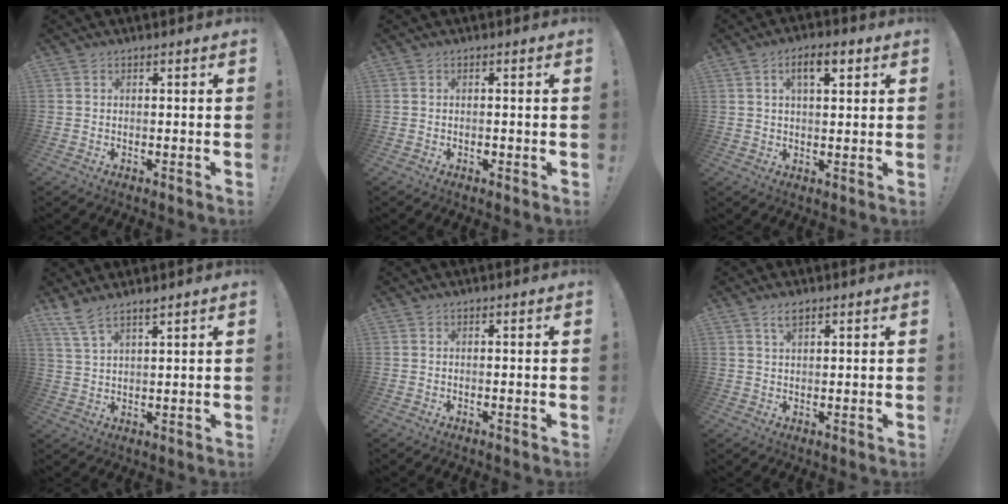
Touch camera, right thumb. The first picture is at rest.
{"total": 0.5, "force": [-0.4, 0.3, 0.1], "torque": [-0.009, 0.004, -0.006]}
{"total": 6.3, "force": [2.7, 2.5, 5.1], "torque": [-0.076, -0.003, 0.041]}
{"total": 5.2, "force": [4.2, 0.9, 3.0], "torque": [-0.062, -0.020, 0.078]}
{"total": 0.0}
{"total": 3.2, "force": [2.0, 1.3, 2.2], "torque": [-0.035, -0.006, 0.034]}